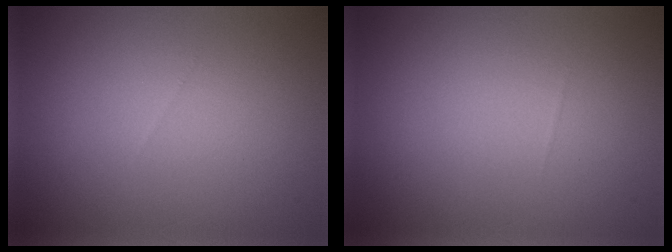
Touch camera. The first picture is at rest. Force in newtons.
{"total": 0.0}